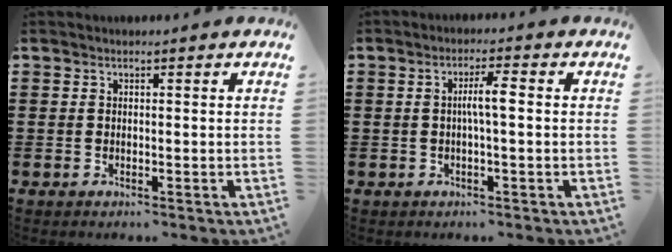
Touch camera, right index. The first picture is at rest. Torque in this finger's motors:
{"motor_torque": [0.70, -0.23, 0.09, 0.08]}